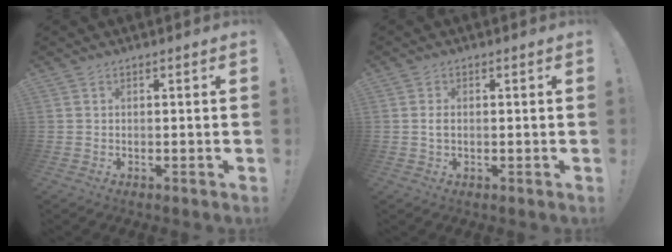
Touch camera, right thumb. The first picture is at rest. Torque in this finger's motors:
{"motor_torque": [-0.12, 0.07, 0.06, 0.21, -0.08]}